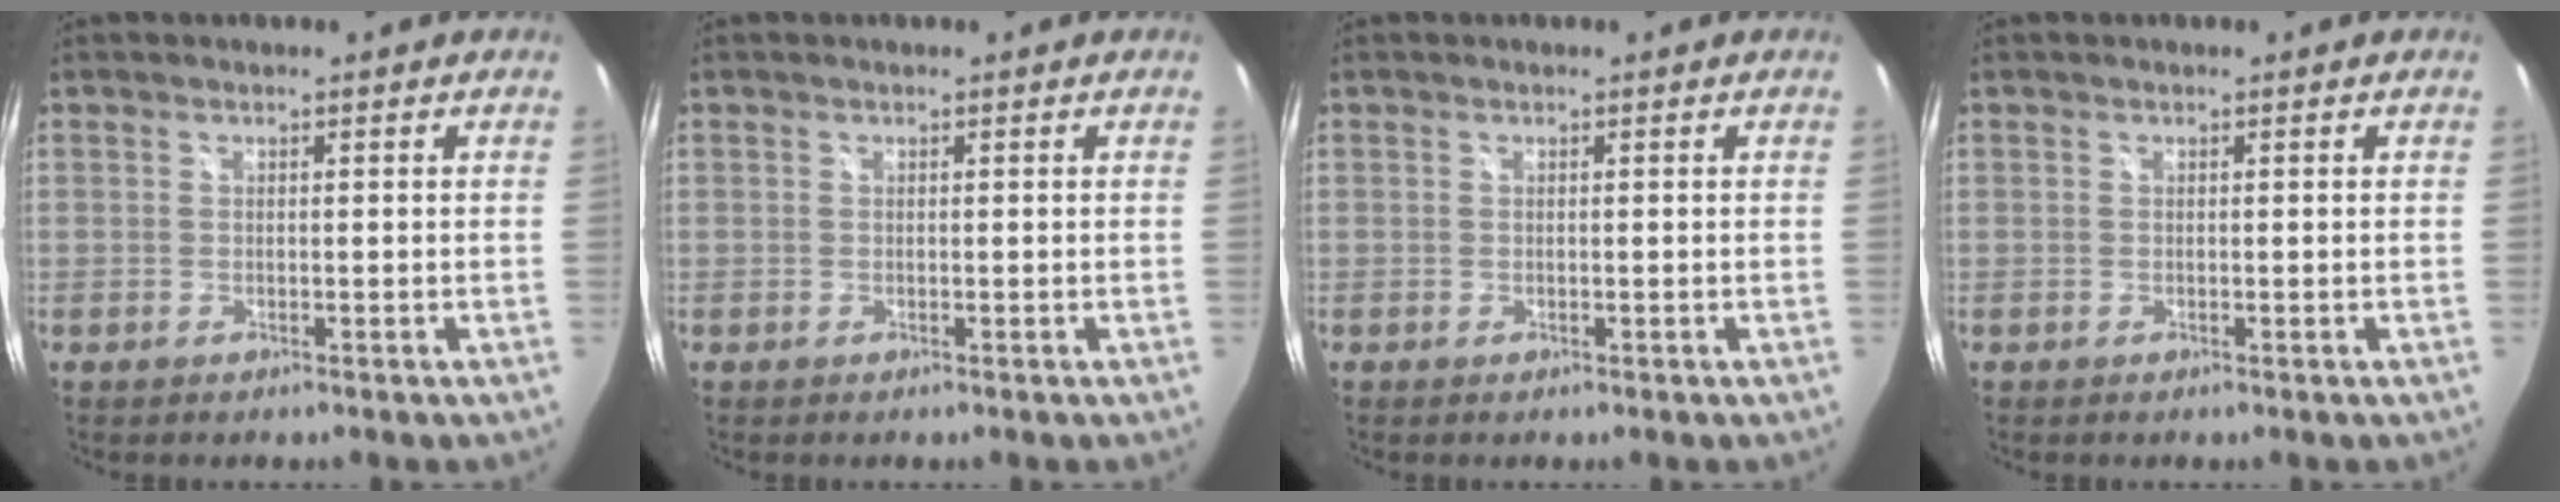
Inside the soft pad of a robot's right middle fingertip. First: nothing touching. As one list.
[{"total": 0.0}, {"total": 0.0}, {"total": 0.0}]